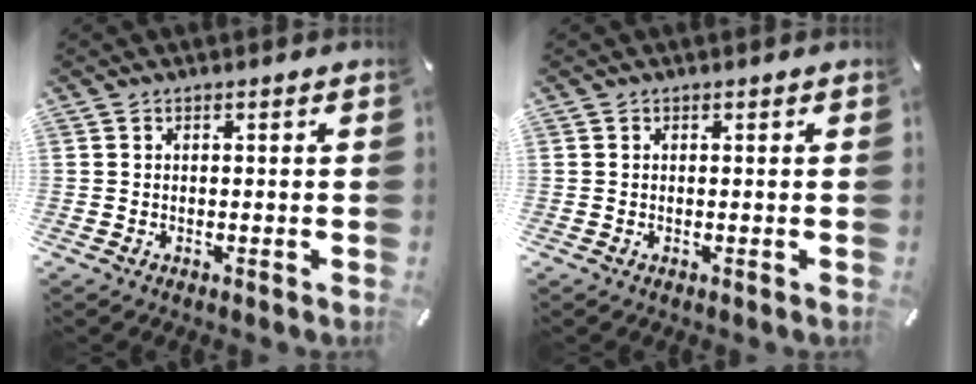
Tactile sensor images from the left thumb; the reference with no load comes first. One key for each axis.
{"total": 0.0}